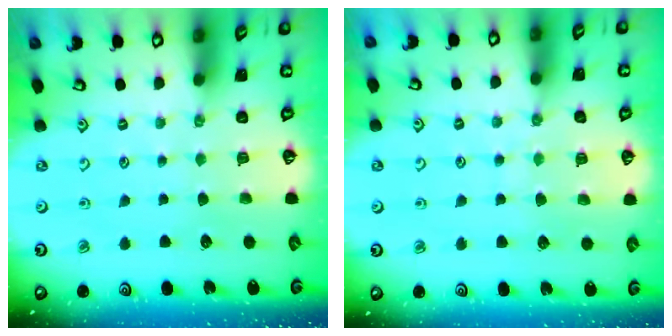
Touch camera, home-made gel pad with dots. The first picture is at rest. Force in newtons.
{"total": 7.8, "press": 7.7, "slide": 0.7}